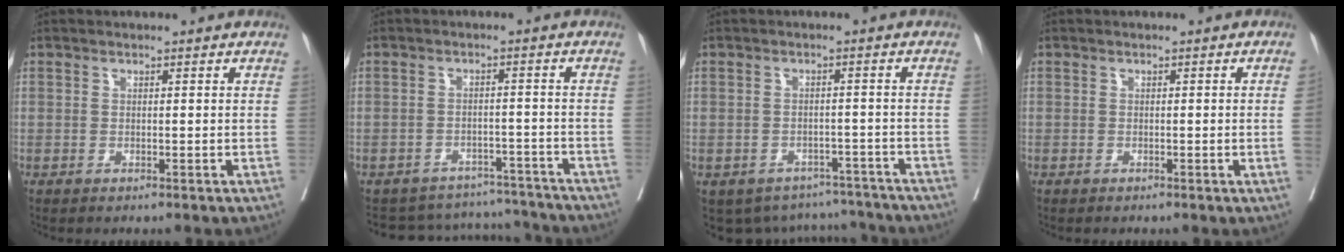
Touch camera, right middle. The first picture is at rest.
{"total": 10.3, "force": [-9.8, 3.0, -0.3], "torque": [0.008, 0.032, -0.122]}
{"total": 9.3, "force": [-8.3, 4.1, 0.4], "torque": [0.003, 0.024, -0.098]}
{"total": 1.3, "force": [-0.2, -0.6, 1.1], "torque": [-0.011, -0.003, -0.002]}